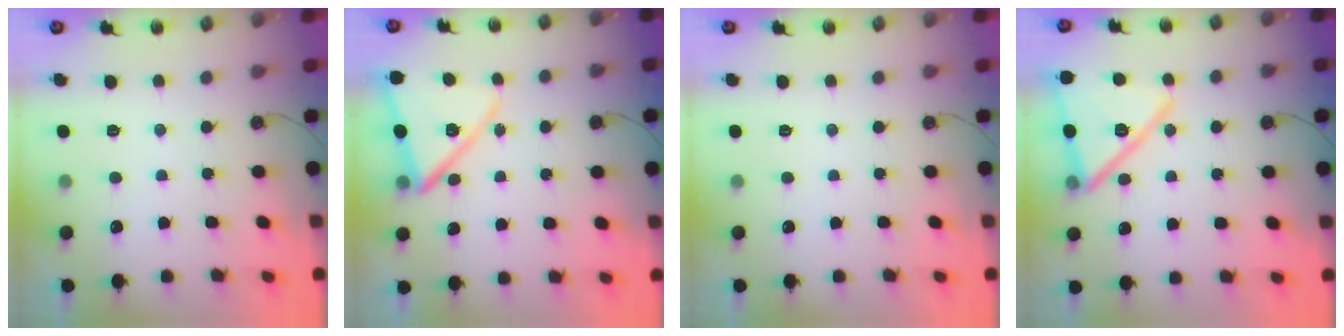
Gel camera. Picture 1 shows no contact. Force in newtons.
{"total": 13.3, "press": 13.3, "slide": 1.4}
{"total": 0.0}
{"total": 17.8, "press": 16.4, "slide": 7.0}